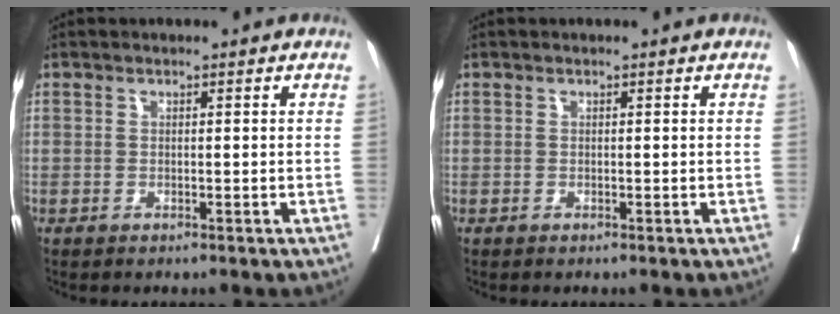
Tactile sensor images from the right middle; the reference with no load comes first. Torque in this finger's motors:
{"motor_torque": [0.25, -0.17, 0.03, -0.03]}